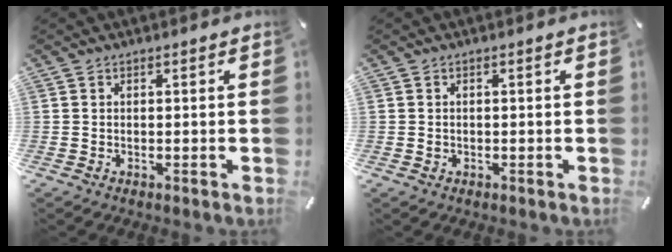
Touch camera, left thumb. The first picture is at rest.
{"total": 0.8, "force": [-0.2, 0.7, 0.5], "torque": [-0.009, 0.002, -0.006]}